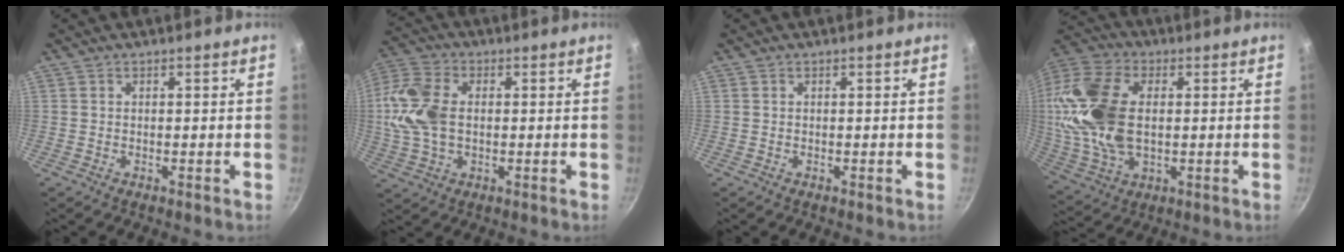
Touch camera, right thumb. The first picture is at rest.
{"total": 12.6, "force": [0.5, 8.3, 9.5], "torque": [-0.189, 0.018, -0.001]}
{"total": 0.0}
{"total": 19.3, "force": [1.5, 11.9, 15.0], "torque": [-0.295, 0.009, 0.025]}